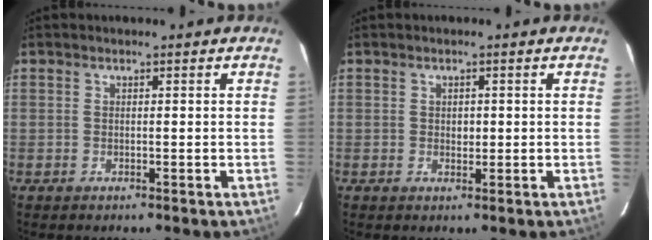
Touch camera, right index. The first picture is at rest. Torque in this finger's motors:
{"motor_torque": [0.21, 0.04, 0.11, 0.01]}